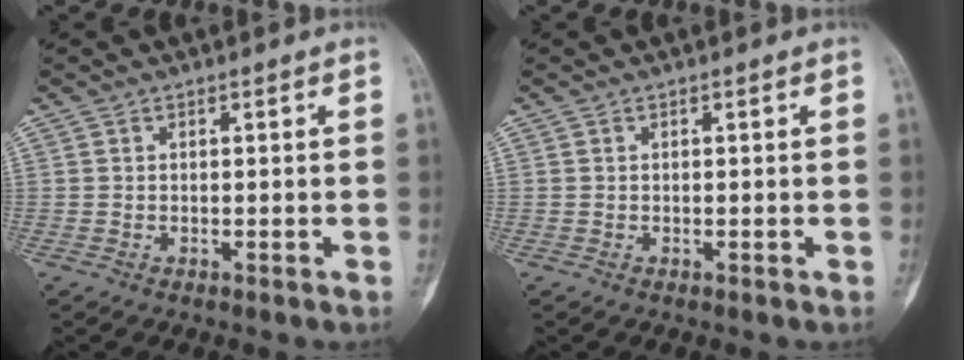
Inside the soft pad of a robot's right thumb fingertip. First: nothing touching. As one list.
[{"total": 0.0}]